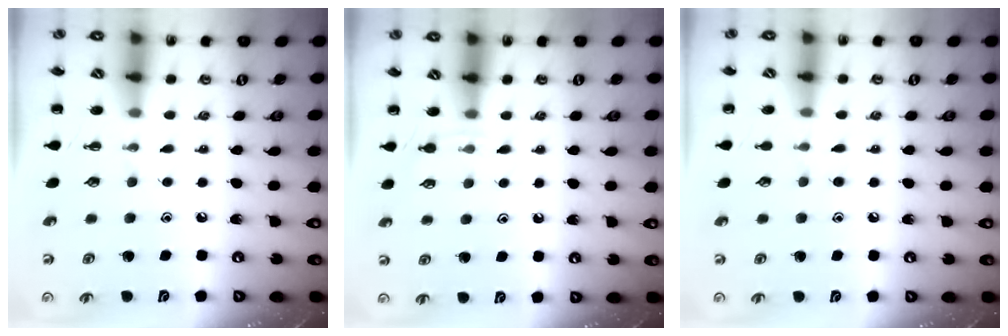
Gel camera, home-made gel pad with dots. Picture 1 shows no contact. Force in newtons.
{"total": 4.4, "press": 4.2, "slide": 1.4}
{"total": 5.9, "press": 5.4, "slide": 2.3}